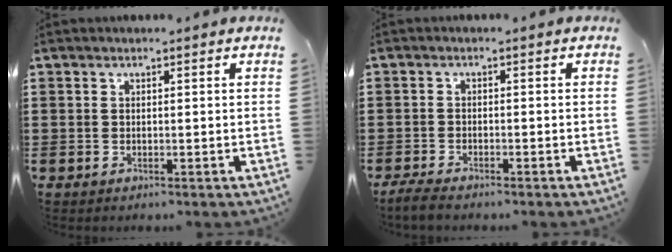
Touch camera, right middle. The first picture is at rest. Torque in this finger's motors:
{"motor_torque": [1.19, 0.22, 0.14, 0.03]}